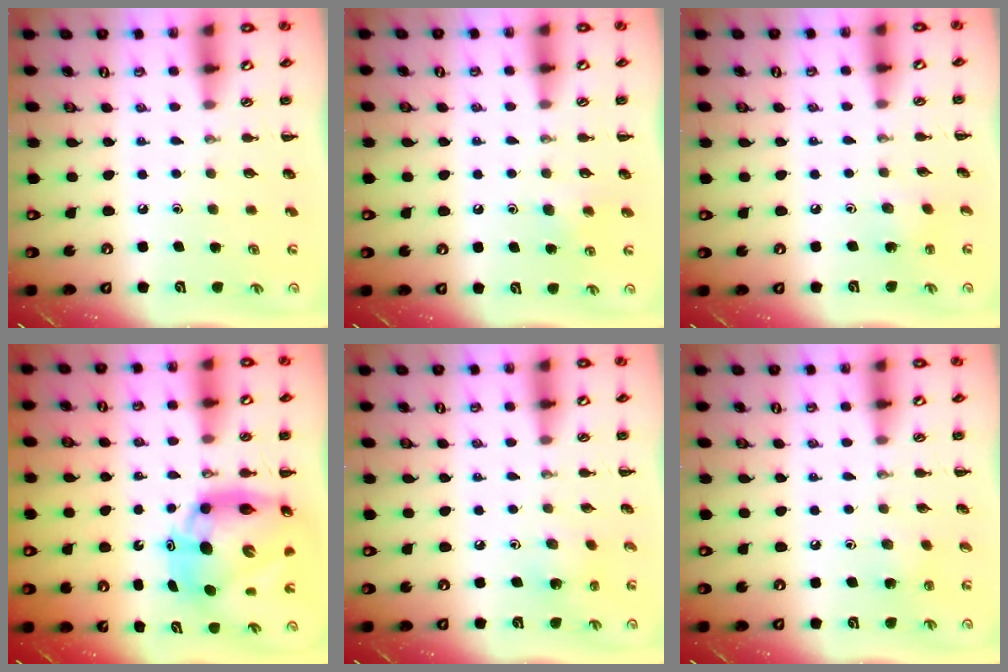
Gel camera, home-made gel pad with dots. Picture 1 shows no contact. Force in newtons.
{"total": 5.4, "press": 5.1, "slide": 1.7}
{"total": 2.5, "press": 2.4, "slide": 0.8}
{"total": 14.9, "press": 14.3, "slide": 4.0}
{"total": 2.2, "press": 2.1, "slide": 0.7}
{"total": 4.4, "press": 4.2, "slide": 1.4}